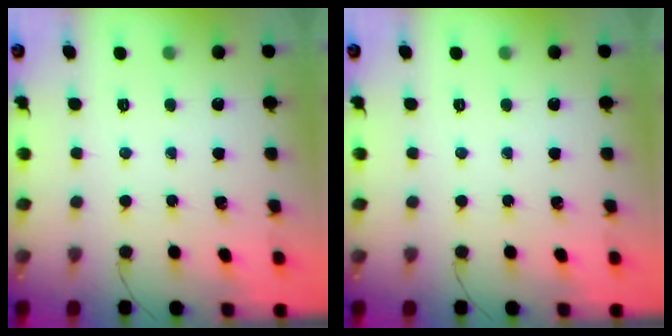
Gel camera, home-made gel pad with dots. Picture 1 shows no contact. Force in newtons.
{"total": 0.0}